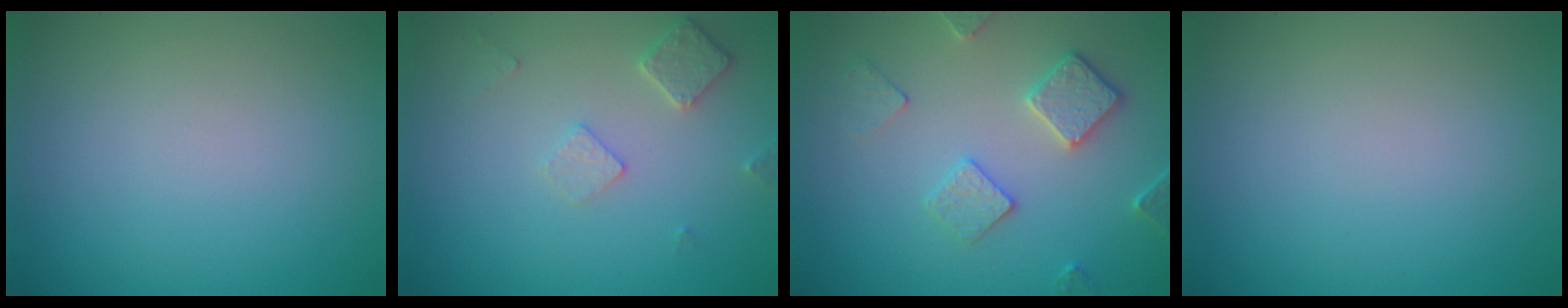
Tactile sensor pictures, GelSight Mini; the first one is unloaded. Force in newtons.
{"total": 2.1, "press": 2.1, "slide": 0.3}
{"total": 3.3, "press": 3.1, "slide": 0.9}
{"total": 0.0}